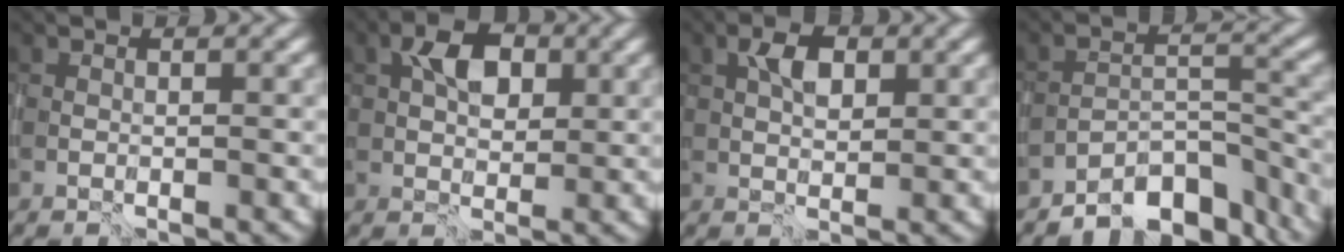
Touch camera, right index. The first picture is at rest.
{"total": 4.2, "force": [1.3, 2.7, 3.0], "torque": [-0.049, 0.006, 0.018]}
{"total": 2.9, "force": [1.0, 1.6, 2.2], "torque": [-0.041, 0.005, 0.019]}
{"total": 6.4, "force": [-5.7, 1.9, 2.2], "torque": [-0.019, 0.006, -0.100]}